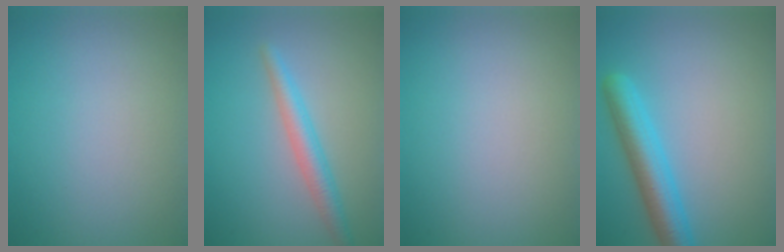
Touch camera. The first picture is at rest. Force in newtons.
{"total": 2.8, "press": 2.8, "slide": 0.0}
{"total": 0.0}
{"total": 5.0, "press": 5.0, "slide": 0.3}